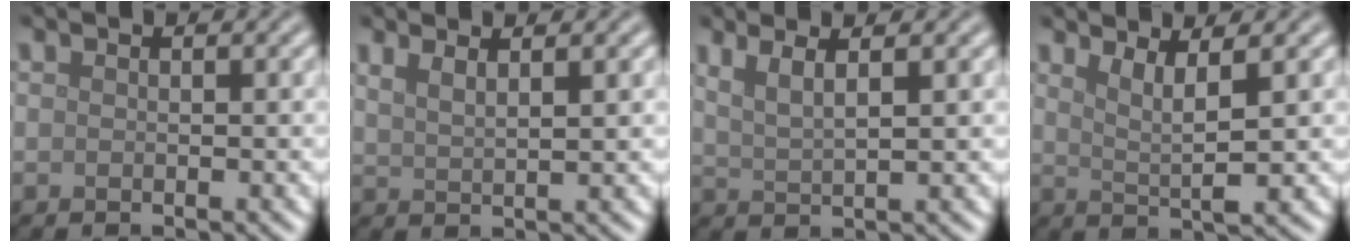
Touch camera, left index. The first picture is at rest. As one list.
[{"total": 2.5, "force": [1.5, 0.8, 1.7], "torque": [-0.019, 0.008, 0.019]}, {"total": 2.9, "force": [1.5, 0.8, 2.3], "torque": [-0.036, 0.007, 0.025]}, {"total": 2.9, "force": [1.4, 0.5, 2.5], "torque": [-0.044, -0.008, 0.029]}]